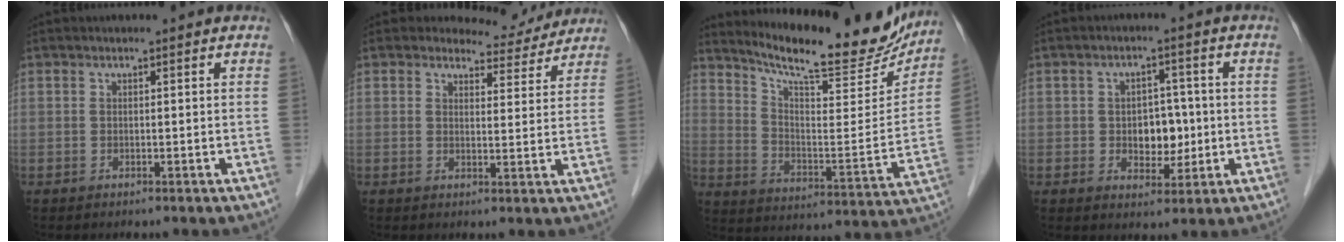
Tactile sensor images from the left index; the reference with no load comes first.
{"total": 5.7, "force": [5.4, 2.0, -0.3], "torque": [0.007, -0.007, 0.058]}
{"total": 20.4, "force": [18.6, 2.8, 7.8], "torque": [-0.126, -0.046, 0.262]}
{"total": 5.3, "force": [-0.4, 3.7, 3.8], "torque": [-0.055, 0.011, 0.001]}